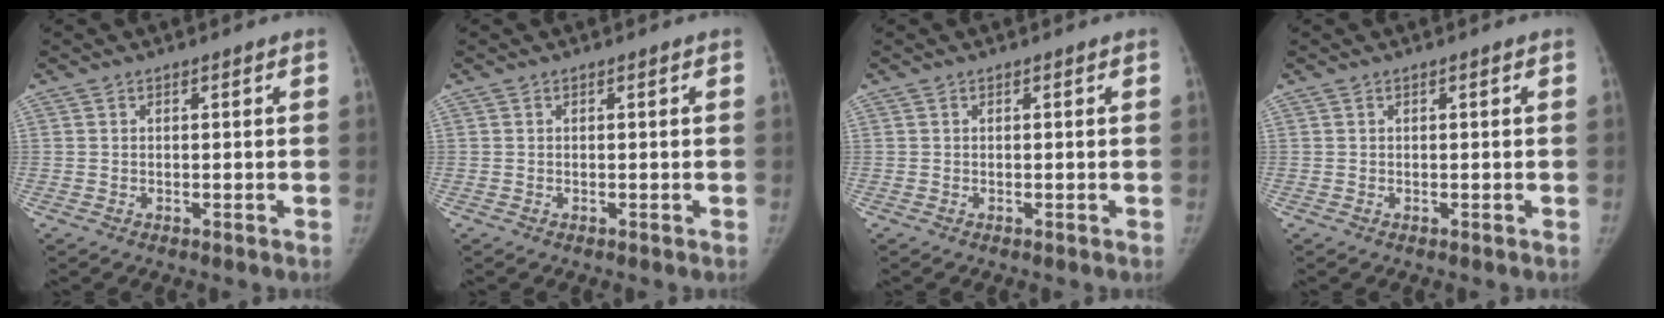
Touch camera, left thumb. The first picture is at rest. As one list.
[{"total": 0.0}, {"total": 0.0}, {"total": 0.0}]